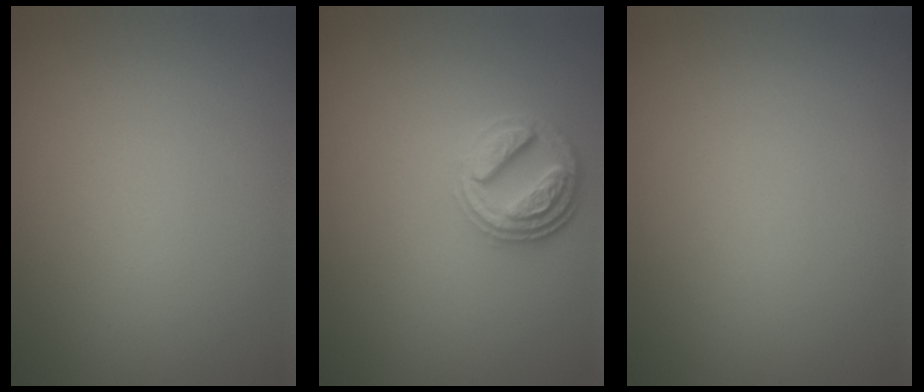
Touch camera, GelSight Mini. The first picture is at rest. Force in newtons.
{"total": 4.1, "press": 3.2, "slide": 2.5}
{"total": 0.0}